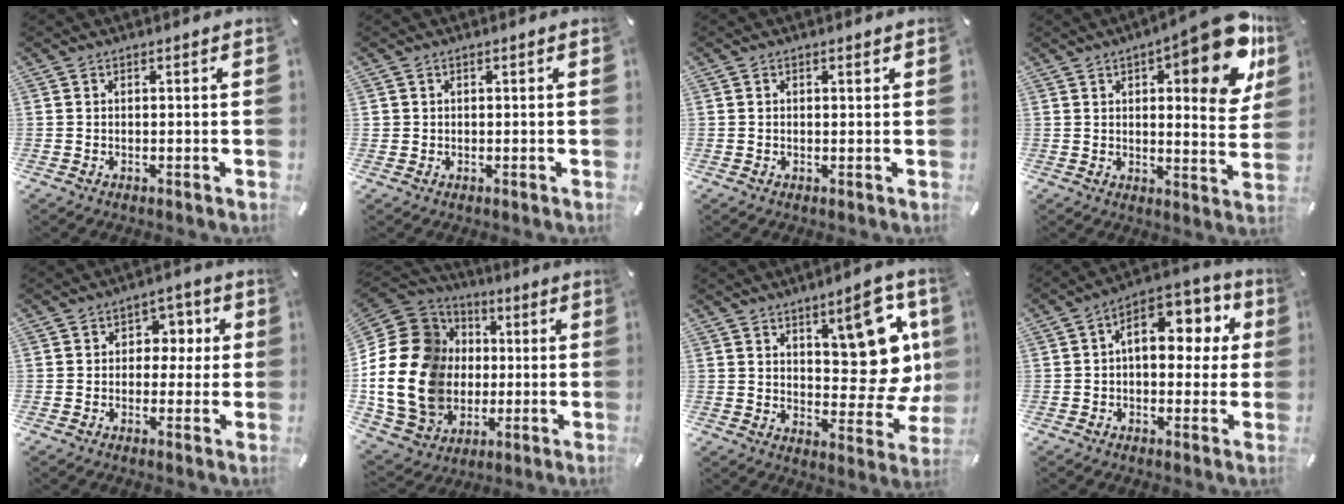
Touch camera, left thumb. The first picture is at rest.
{"total": 0.8, "force": [0.2, 0.8, 0.1], "torque": [0.000, 0.004, 0.003]}
{"total": 0.8, "force": [0.3, 0.5, 0.6], "torque": [-0.012, 0.003, 0.004]}
{"total": 18.3, "force": [9.5, 6.2, 14.3], "torque": [-0.169, -0.070, 0.144]}
{"total": 5.1, "force": [-0.3, 4.5, 2.4], "torque": [-0.023, 0.007, -0.014]}
{"total": 24.1, "force": [-0.7, 20.0, 13.4], "torque": [-0.285, -0.002, 0.005]}
{"total": 15.9, "force": [7.0, 7.9, 11.9], "torque": [-0.128, -0.060, 0.119]}
{"total": 11.8, "force": [3.2, 7.4, 8.6], "torque": [-0.122, -0.012, 0.055]}